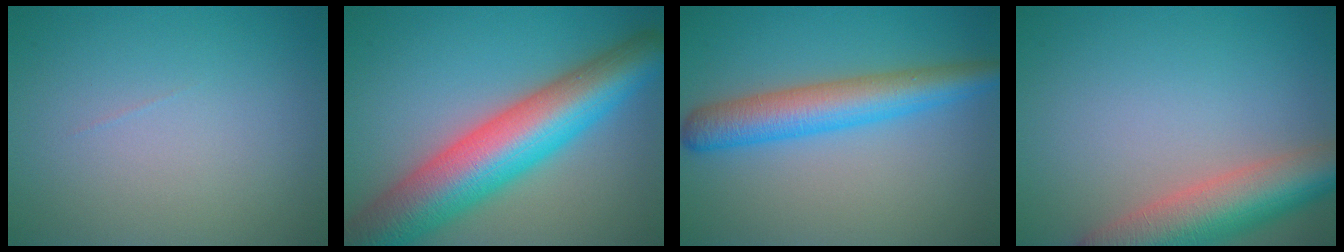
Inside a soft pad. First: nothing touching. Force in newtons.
{"total": 12.0, "press": 12.0, "slide": 0.7}
{"total": 5.8, "press": 5.8, "slide": 0.1}
{"total": 7.9, "press": 7.9, "slide": 0.5}